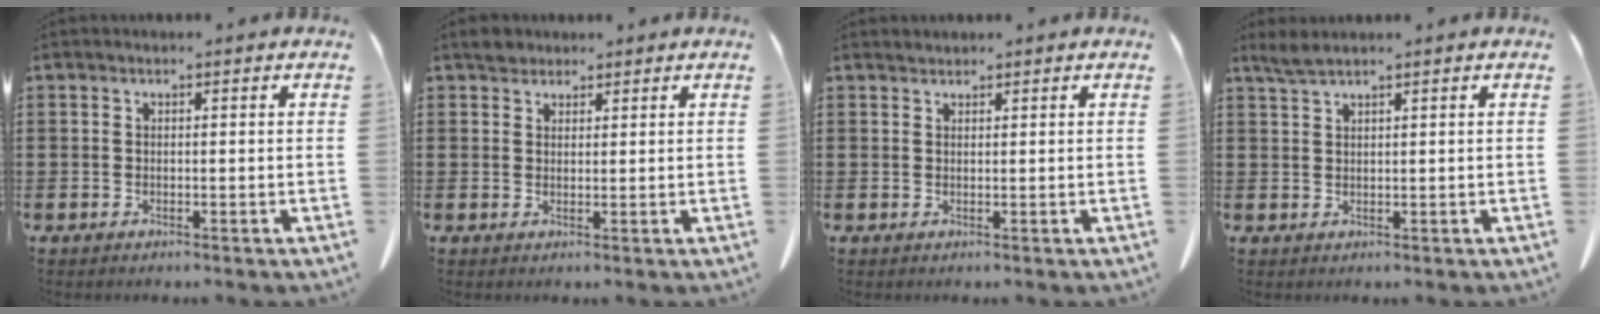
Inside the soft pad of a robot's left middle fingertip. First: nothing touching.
{"total": 2.2, "force": [1.9, 1.1, 0.3], "torque": [-0.004, 0.002, 0.037]}
{"total": 0.8, "force": [0.8, 0.2, 0.0], "torque": [-0.002, -0.001, 0.017]}
{"total": 2.0, "force": [1.6, 0.1, 1.2], "torque": [-0.028, 0.000, 0.031]}